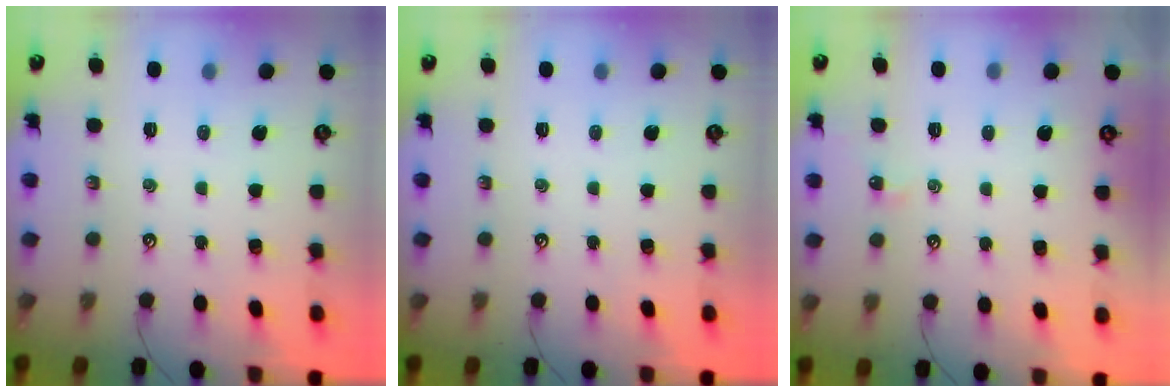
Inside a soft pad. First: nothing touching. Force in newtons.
{"total": 0.0}
{"total": 0.6, "press": 0.5, "slide": 0.4}